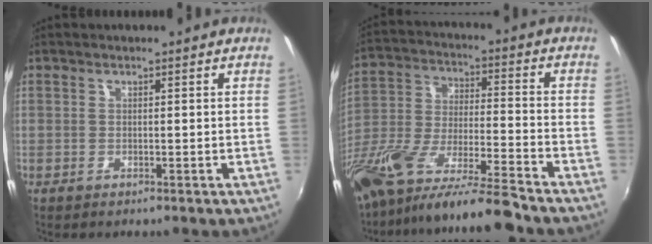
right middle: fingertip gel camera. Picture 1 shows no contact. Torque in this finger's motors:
{"motor_torque": [1.07, -1.07, 0.59, 0.21]}